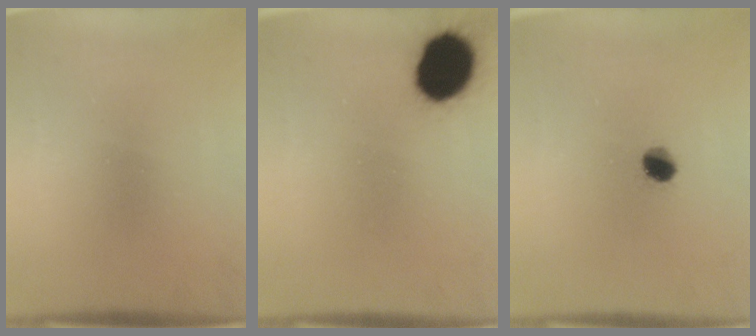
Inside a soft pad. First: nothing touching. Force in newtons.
{"total": 14.4}
{"total": 4.0}